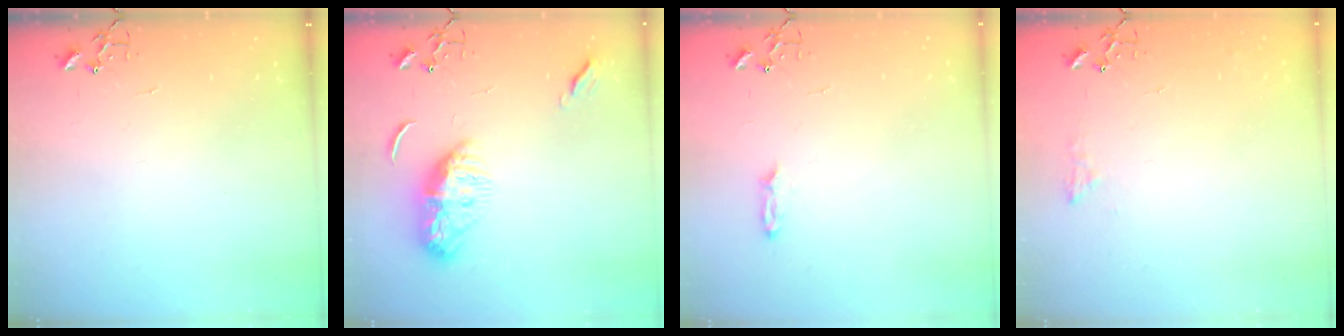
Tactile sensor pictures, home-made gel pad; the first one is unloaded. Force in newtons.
{"total": 10.4, "press": 10.3, "slide": 0.7}
{"total": 3.2, "press": 3.2, "slide": 0.4}
{"total": 6.4, "press": 6.4, "slide": 0.6}